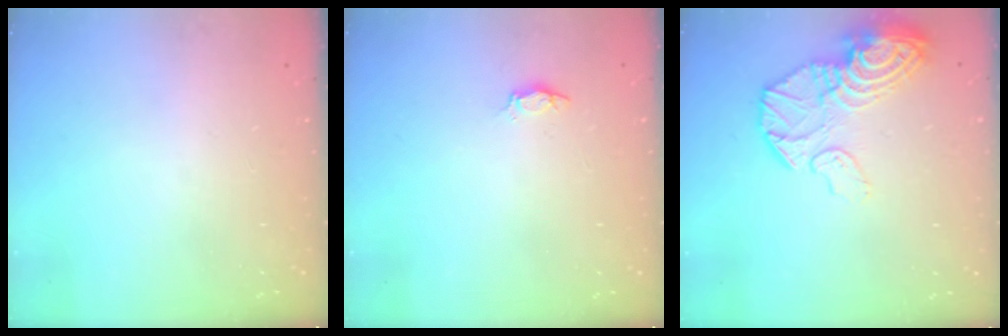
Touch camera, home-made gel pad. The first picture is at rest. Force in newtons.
{"total": 2.9, "press": 2.9, "slide": 0.4}
{"total": 17.4, "press": 16.7, "slide": 5.1}